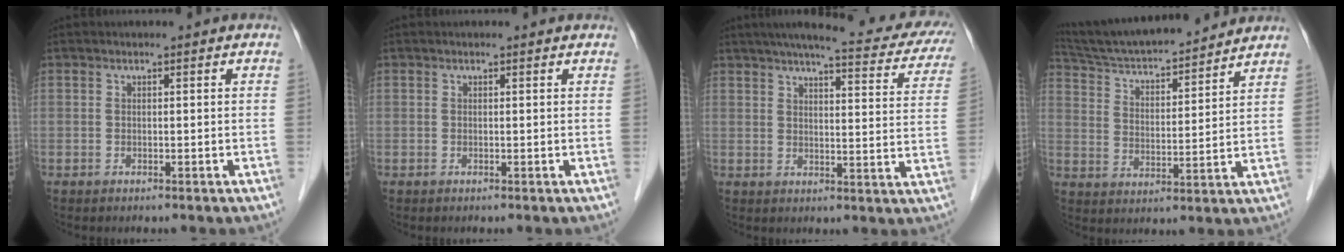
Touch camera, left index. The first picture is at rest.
{"total": 0.0}
{"total": 22.5, "force": [19.0, 3.4, 11.6], "torque": [-0.151, -0.012, 0.215]}
{"total": 18.7, "force": [17.2, 2.1, 6.9], "torque": [-0.118, 0.019, 0.272]}